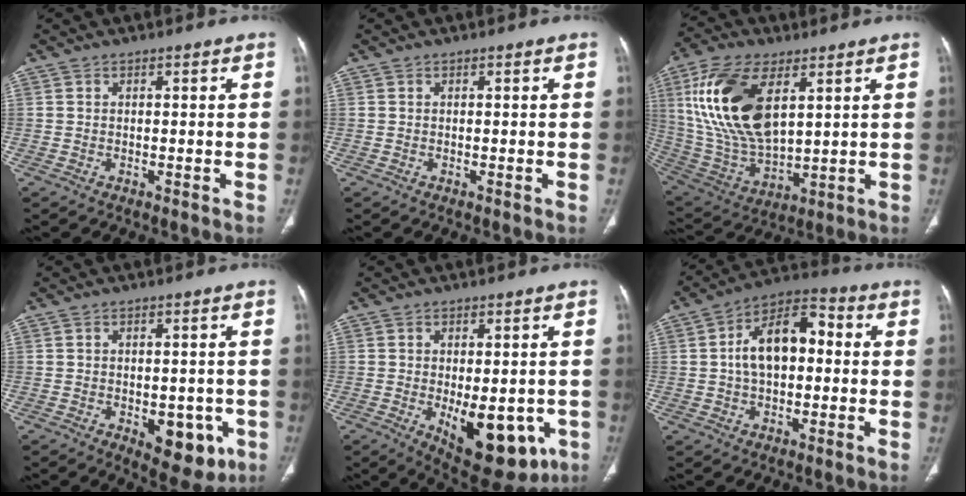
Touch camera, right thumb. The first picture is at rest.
{"total": 0.0}
{"total": 20.7, "force": [6.8, 10.5, 16.5], "torque": [-0.327, -0.023, 0.136]}
{"total": 10.0, "force": [-3.5, 5.5, 7.5], "torque": [-0.060, 0.005, -0.031]}
{"total": 16.0, "force": [-4.9, 8.1, 12.9], "torque": [-0.147, -0.008, -0.044]}
{"total": 12.8, "force": [0.8, 7.6, 10.3], "torque": [-0.161, 0.036, 0.003]}